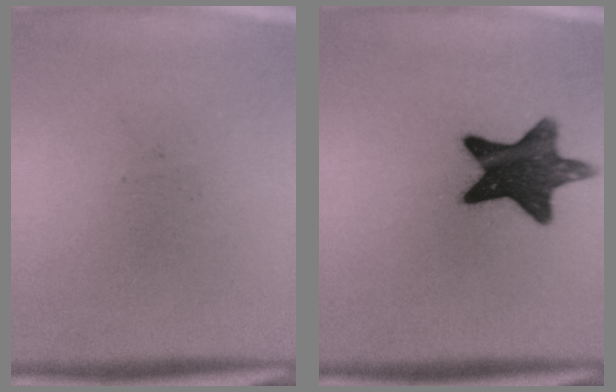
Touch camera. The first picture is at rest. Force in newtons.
{"total": 13.1}